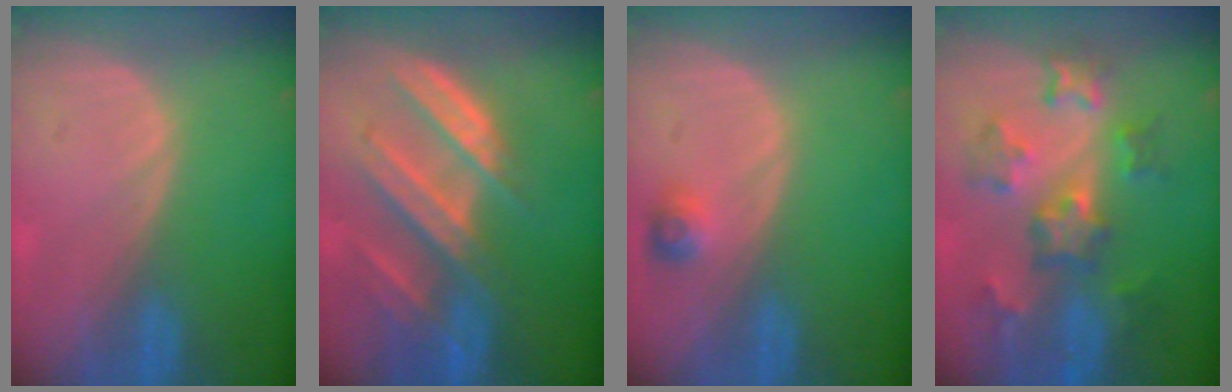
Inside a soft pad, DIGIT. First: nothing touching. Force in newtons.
{"total": 9.3, "press": 8.3, "slide": 4.4}
{"total": 2.4, "press": 2.2, "slide": 0.9}
{"total": 8.3, "press": 7.7, "slide": 3.1}